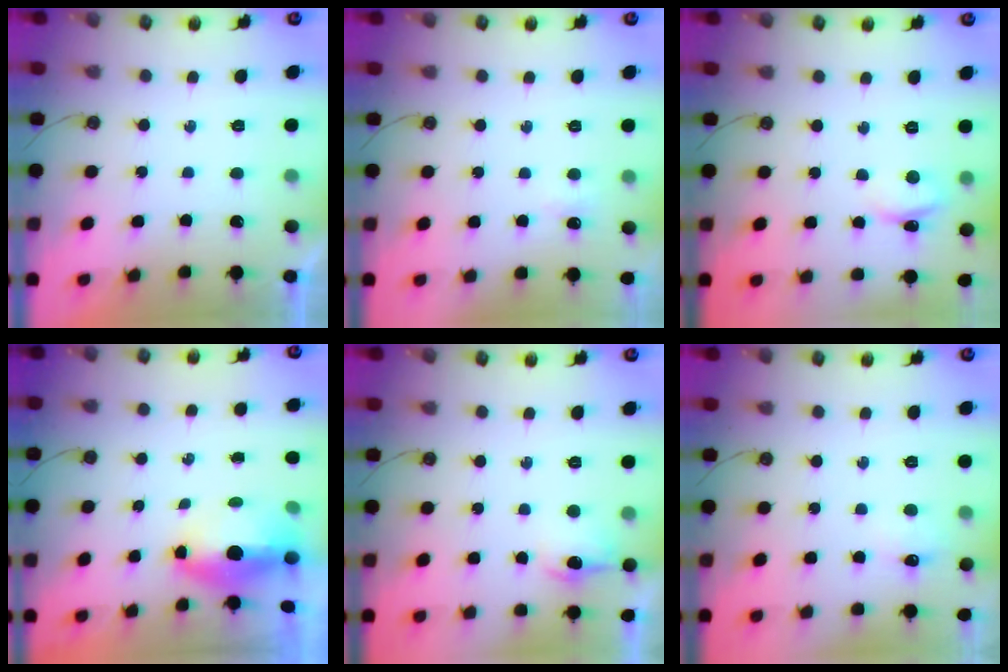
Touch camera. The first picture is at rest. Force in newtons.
{"total": 2.8, "press": 2.7, "slide": 0.6}
{"total": 3.4, "press": 3.4, "slide": 0.5}
{"total": 6.0, "press": 5.8, "slide": 1.2}
{"total": 8.2, "press": 8.2, "slide": 0.8}
{"total": 5.3, "press": 5.3, "slide": 0.7}